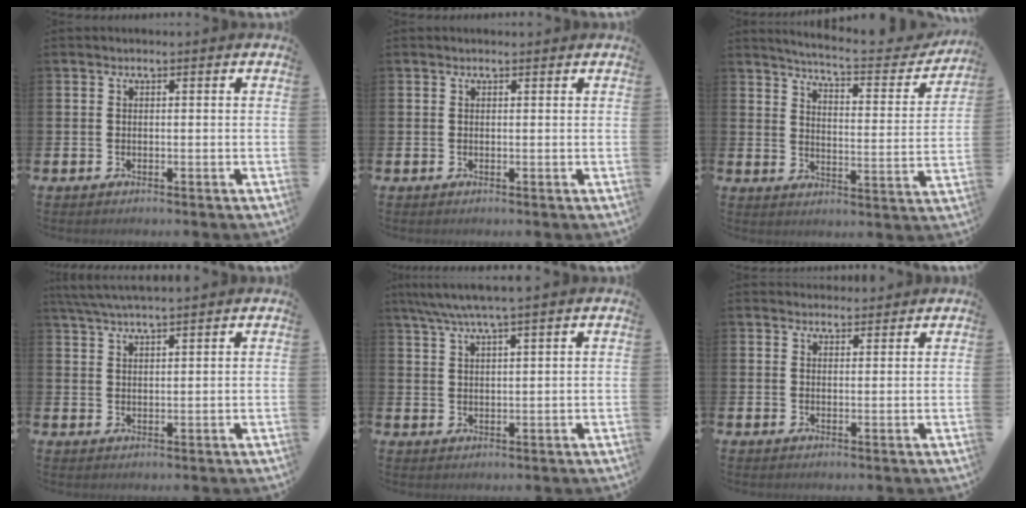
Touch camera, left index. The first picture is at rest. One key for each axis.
{"total": 0.0}
{"total": 5.8, "fx": 5.5, "fy": 0.2, "fz": 1.7, "tx": -0.047, "ty": -0.048, "tz": 0.087}
{"total": 4.2, "fx": 3.9, "fy": 0.1, "fz": 1.4, "tx": -0.045, "ty": -0.008, "tz": 0.074}
{"total": 4.5, "fx": 3.8, "fy": -0.2, "fz": 2.3, "tx": -0.061, "ty": -0.005, "tz": 0.070}
{"total": 2.4, "fx": 2.3, "fy": 0.6, "fz": -0.1, "tx": 0.006, "ty": -0.010, "tz": 0.040}